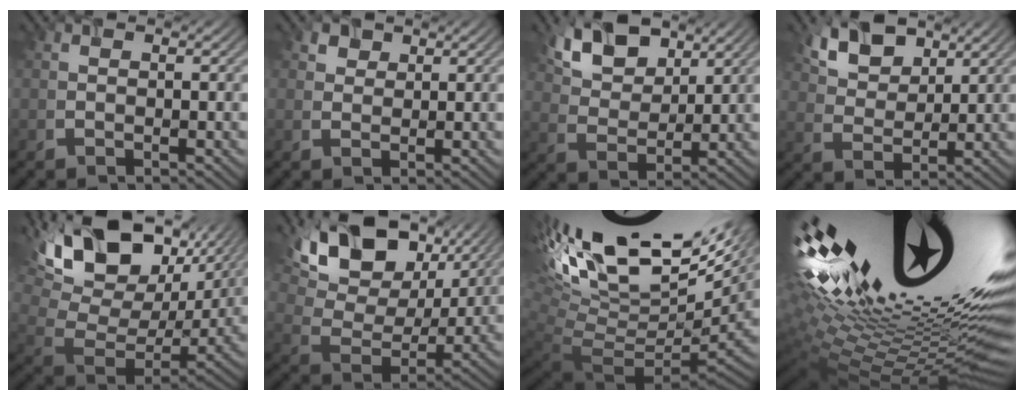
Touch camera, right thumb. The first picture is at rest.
{"total": 1.6, "force": [1.1, 1.2, 0.2], "torque": [-0.008, 0.001, 0.032]}
{"total": 8.3, "force": [5.1, 4.6, 4.7], "torque": [-0.116, 0.005, 0.100]}
{"total": 6.6, "force": [4.1, 3.7, 3.6], "torque": [-0.087, 0.003, 0.085]}
{"total": 16.2, "force": [7.6, 9.5, 10.7], "torque": [-0.238, 0.016, 0.150]}
{"total": 14.6, "force": [7.7, 8.8, 8.8], "torque": [-0.191, 0.007, 0.133]}
{"total": 15.7, "force": [5.9, 6.7, 12.9], "torque": [-0.224, 0.029, 0.146]}
{"total": 20.9, "force": [6.6, 6.4, 18.7], "torque": [-0.306, 0.003, 0.116]}